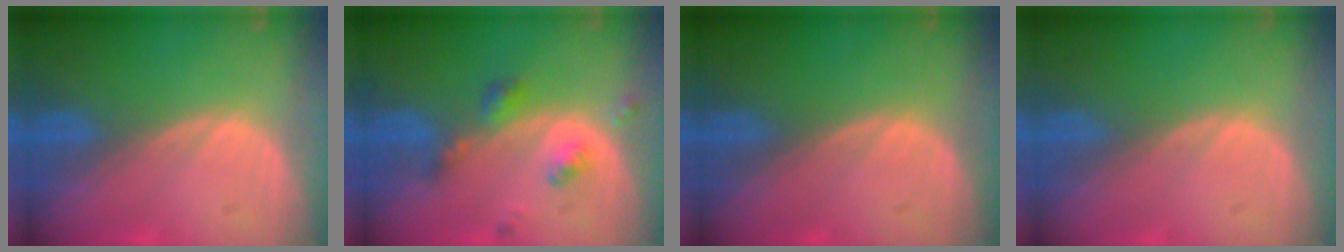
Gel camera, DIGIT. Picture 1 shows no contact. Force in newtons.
{"total": 4.8, "press": 4.3, "slide": 2.1}
{"total": 0.0}
{"total": 0.0}